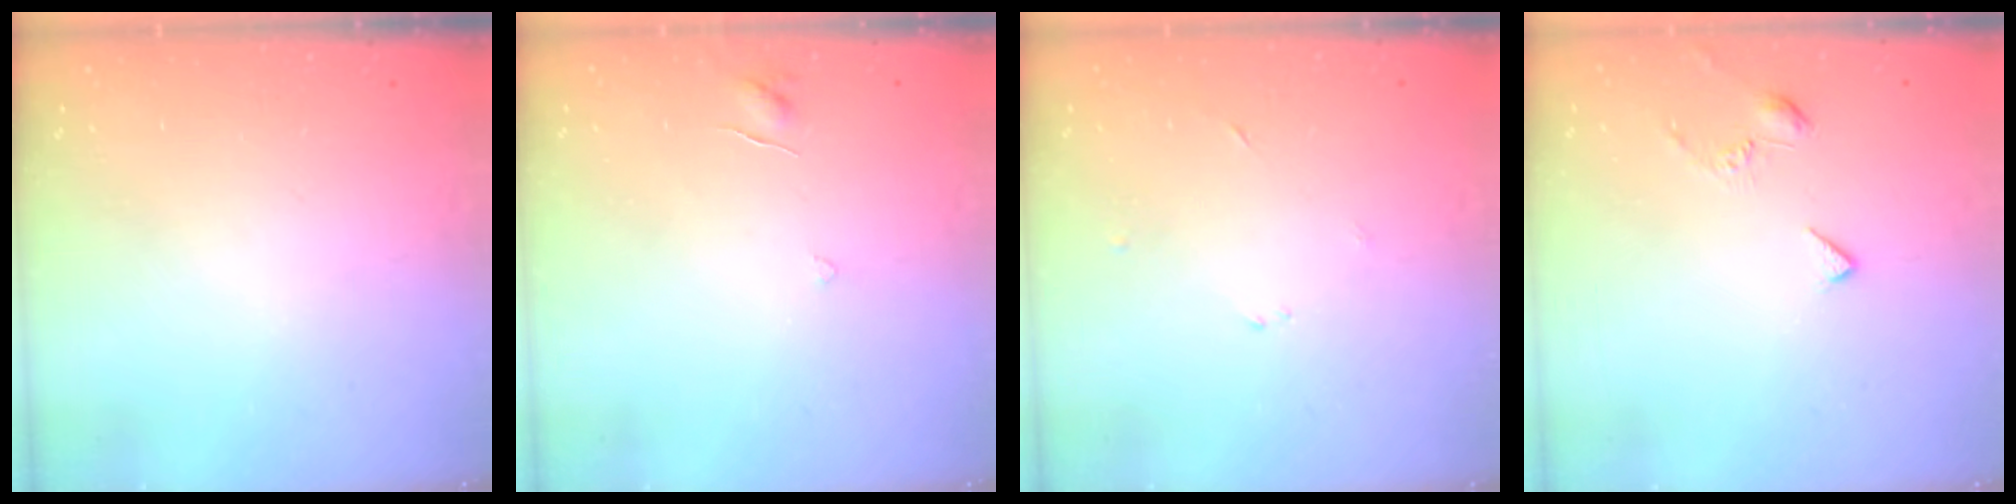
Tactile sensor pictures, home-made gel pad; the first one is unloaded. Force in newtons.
{"total": 3.2, "press": 3.1, "slide": 0.2}
{"total": 2.4, "press": 2.4, "slide": 0.3}
{"total": 3.0, "press": 2.9, "slide": 0.7}